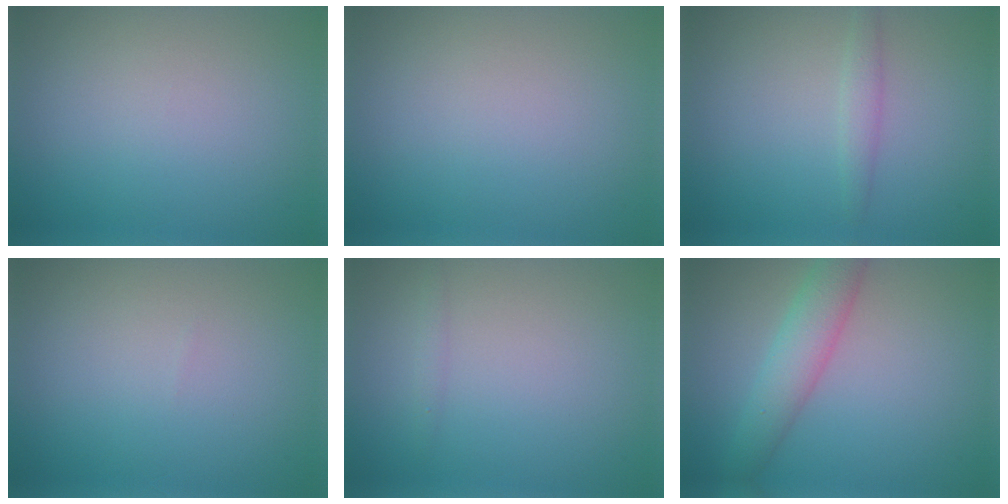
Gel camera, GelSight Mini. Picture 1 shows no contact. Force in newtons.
{"total": 0.0}
{"total": 1.4, "press": 1.4, "slide": 0.0}
{"total": 0.0}
{"total": 0.6, "press": 0.6, "slide": 0.0}
{"total": 4.2, "press": 4.2, "slide": 0.2}